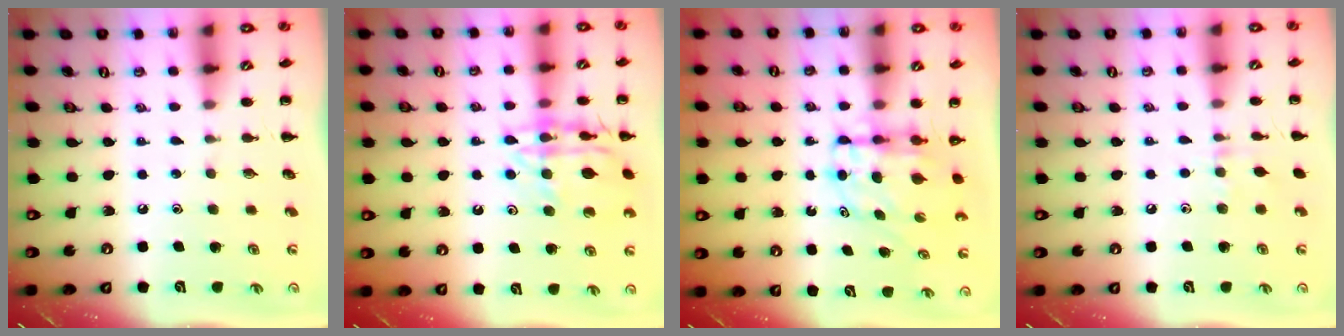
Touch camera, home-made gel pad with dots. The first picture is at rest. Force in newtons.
{"total": 15.9, "press": 15.9, "slide": 1.1}
{"total": 6.7, "press": 6.6, "slide": 0.9}
{"total": 5.1, "press": 4.8, "slide": 1.7}